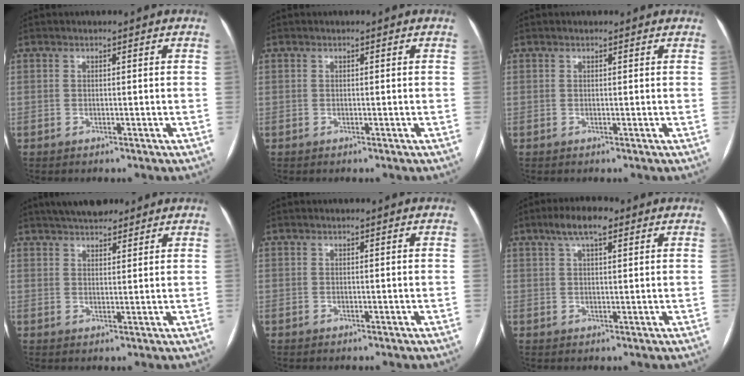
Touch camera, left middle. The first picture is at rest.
{"total": 0.0}
{"total": 1.7, "force": [1.5, 0.7, 0.5], "torque": [-0.006, 0.021, 0.014]}
{"total": 7.8, "force": [6.6, 2.6, 3.3], "torque": [-0.048, 0.021, 0.105]}
{"total": 0.0}
{"total": 4.0, "force": [2.6, 1.3, 2.8], "torque": [-0.053, 0.012, 0.044]}